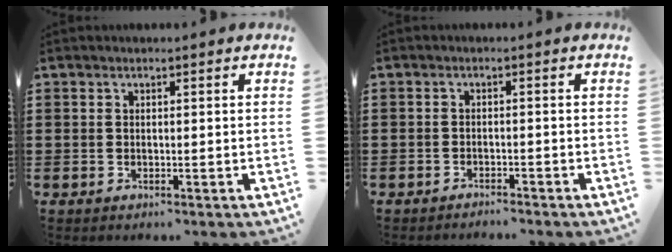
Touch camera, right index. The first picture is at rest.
{"total": 1.4, "force": [-1.4, 0.0, 0.0], "torque": [-0.004, 0.003, -0.030]}